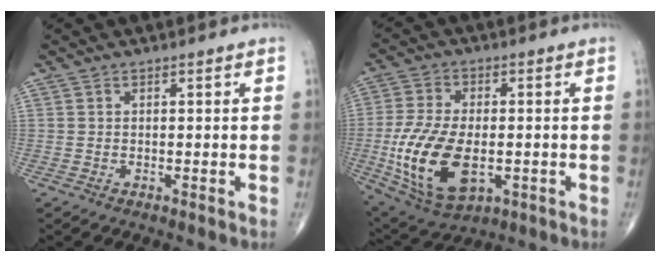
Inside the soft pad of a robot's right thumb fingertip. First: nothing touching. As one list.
[{"total": 16.8, "force": [-3.3, 9.2, 13.7], "torque": [-0.271, -0.007, -0.044]}]